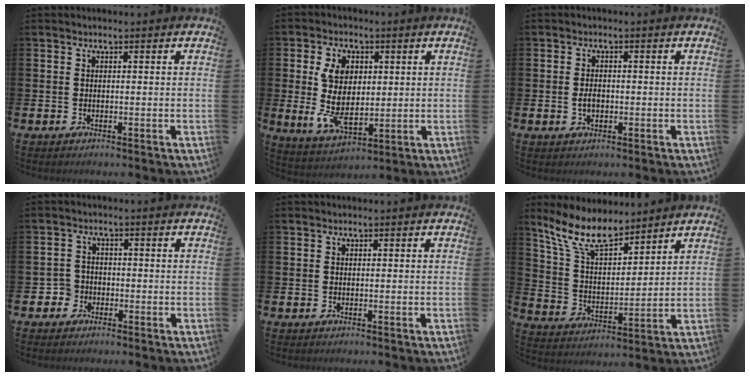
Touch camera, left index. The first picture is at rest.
{"total": 8.2, "force": [1.8, 5.3, 6.0], "torque": [-0.113, -0.003, 0.028]}
{"total": 1.9, "force": [-0.2, 1.3, 1.4], "torque": [-0.021, 0.003, -0.005]}
{"total": 2.7, "force": [-2.0, 1.8, -0.5], "torque": [-0.003, 0.006, -0.044]}
{"total": 0.0}
{"total": 8.7, "force": [7.2, 2.8, 3.9], "torque": [-0.106, -0.028, 0.132]}